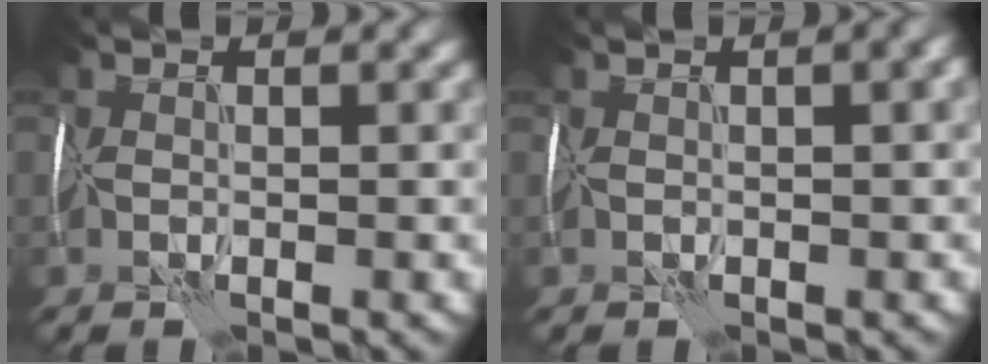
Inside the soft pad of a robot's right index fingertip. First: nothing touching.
{"total": 3.7, "force": [1.3, 1.5, 3.2], "torque": [-0.023, 0.011, 0.016]}